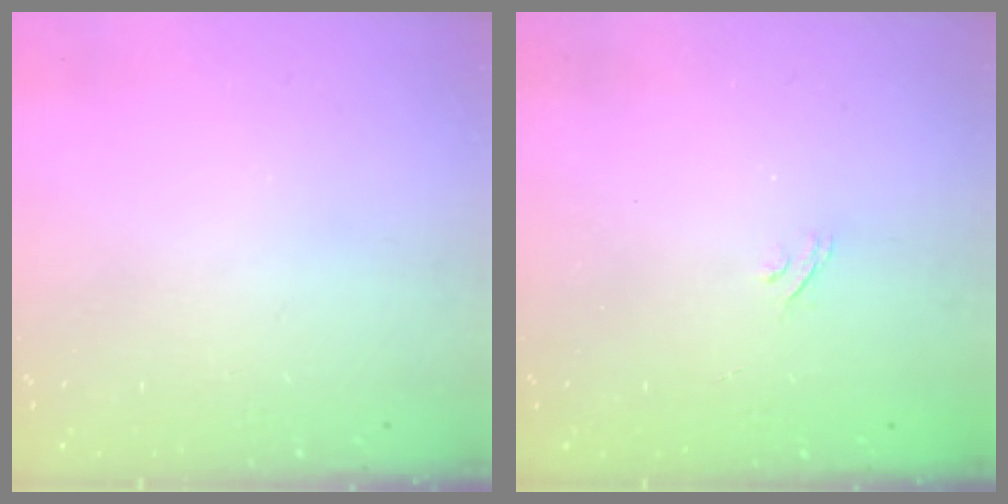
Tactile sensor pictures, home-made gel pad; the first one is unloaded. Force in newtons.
{"total": 2.2, "press": 1.9, "slide": 1.1}